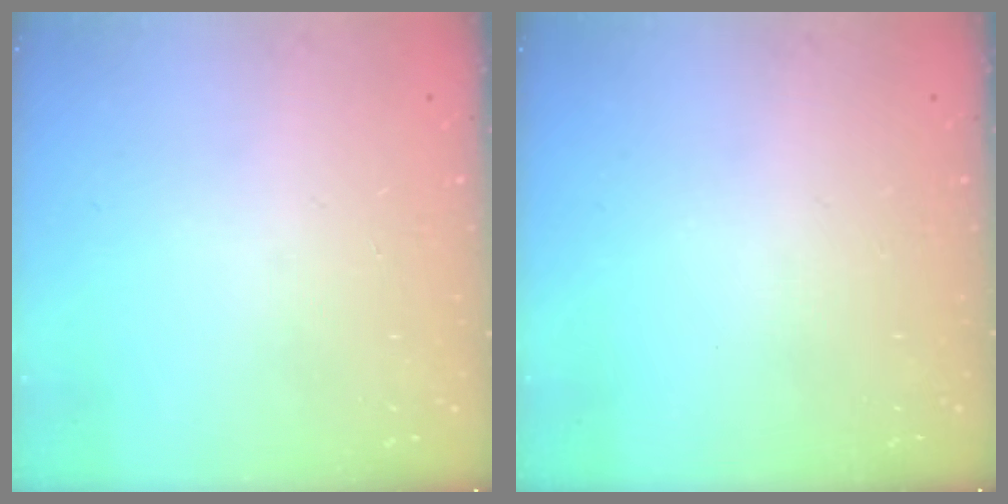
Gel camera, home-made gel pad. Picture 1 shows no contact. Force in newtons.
{"total": 0.0}